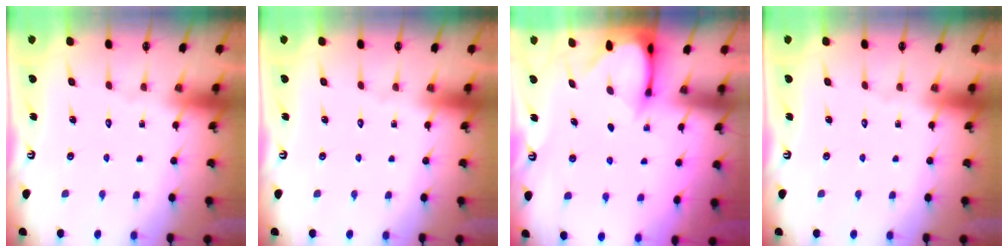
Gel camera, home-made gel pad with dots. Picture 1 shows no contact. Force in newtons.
{"total": 0.0}
{"total": 3.1, "press": 3.1, "slide": 0.2}
{"total": 0.0}